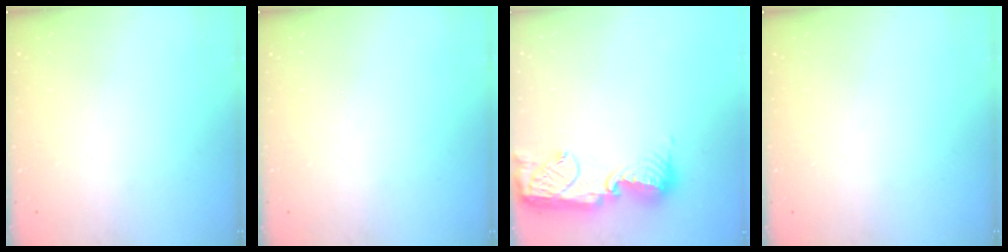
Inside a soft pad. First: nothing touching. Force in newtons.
{"total": 0.0}
{"total": 15.5, "press": 15.4, "slide": 0.9}
{"total": 0.0}